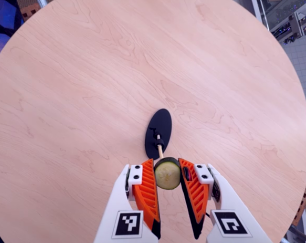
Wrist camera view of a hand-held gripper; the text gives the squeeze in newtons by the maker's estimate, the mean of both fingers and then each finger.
{"total": 7.4, "left": 7.3, "right": 7.6}